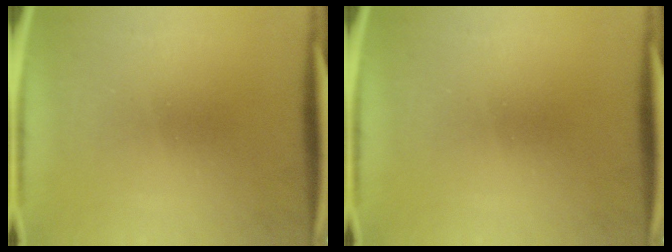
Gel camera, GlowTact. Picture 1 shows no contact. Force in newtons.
{"total": 0.0}